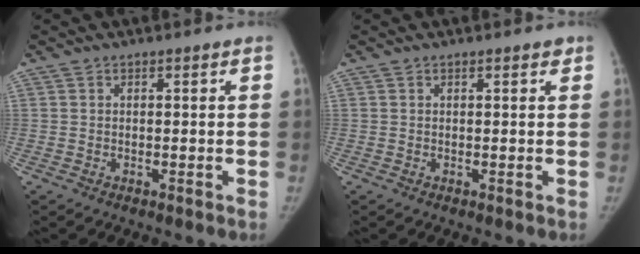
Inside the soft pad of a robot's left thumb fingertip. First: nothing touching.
{"total": 0.6, "force": [0.4, 0.3, 0.3], "torque": [-0.001, -0.001, 0.002]}